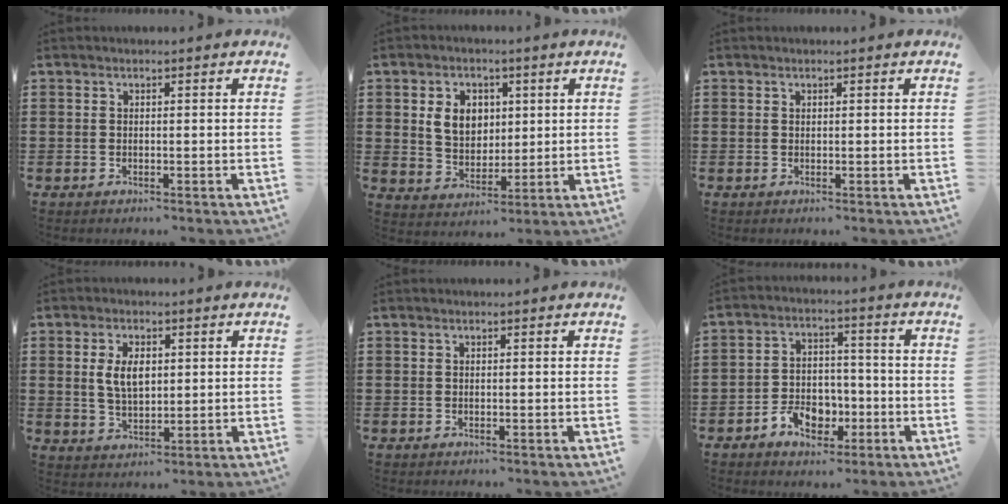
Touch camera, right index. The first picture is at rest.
{"total": 6.3, "force": [1.5, 5.0, 3.6], "torque": [-0.081, 0.012, 0.024]}
{"total": 0.0}
{"total": 5.2, "force": [0.9, 2.9, 4.3], "torque": [-0.082, 0.007, 0.012]}
{"total": 0.0}
{"total": 6.4, "force": [-2.9, 4.6, 3.3], "torque": [-0.055, 0.013, -0.053]}